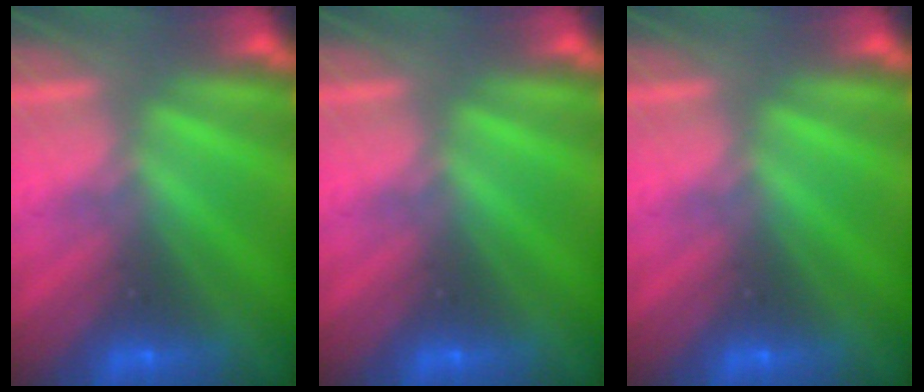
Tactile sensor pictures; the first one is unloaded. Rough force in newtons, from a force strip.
{"total": 0.0}
{"total": 0.0}